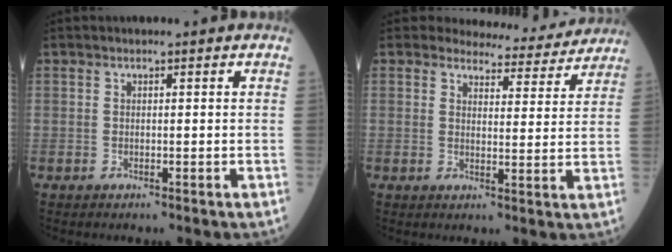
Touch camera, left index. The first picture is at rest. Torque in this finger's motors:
{"motor_torque": [0.63, -0.93, -0.11, -0.04]}